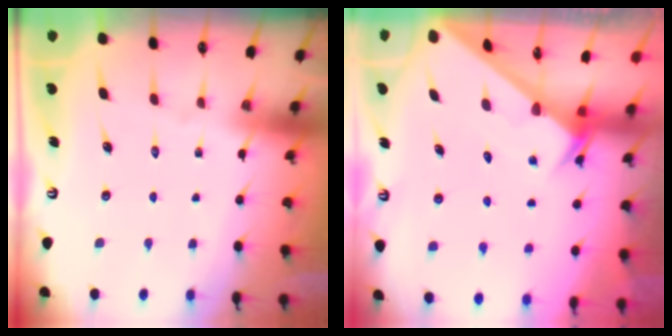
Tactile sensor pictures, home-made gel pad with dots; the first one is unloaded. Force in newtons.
{"total": 1.6, "press": 1.6, "slide": 0.1}